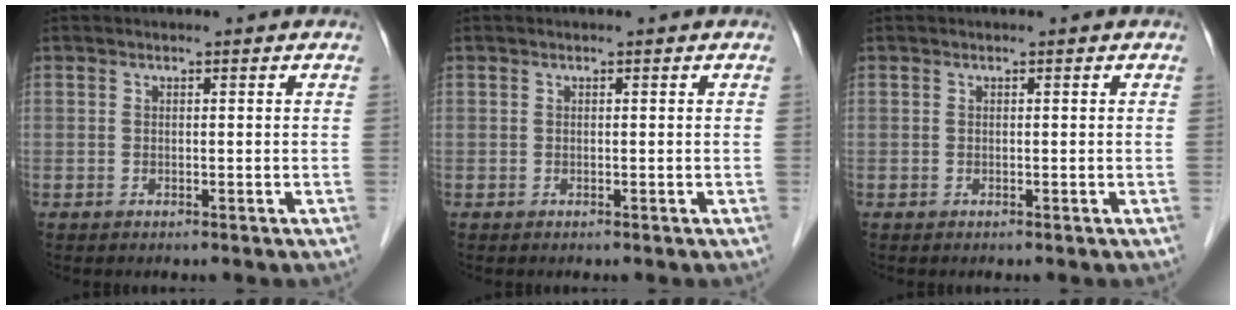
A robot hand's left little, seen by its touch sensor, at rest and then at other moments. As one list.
[{"total": 0.0}, {"total": 0.0}]